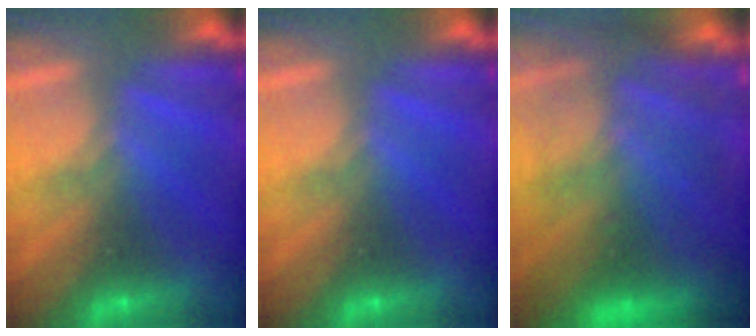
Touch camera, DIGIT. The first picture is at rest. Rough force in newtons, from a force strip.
{"total": 0.0}
{"total": 8.5}